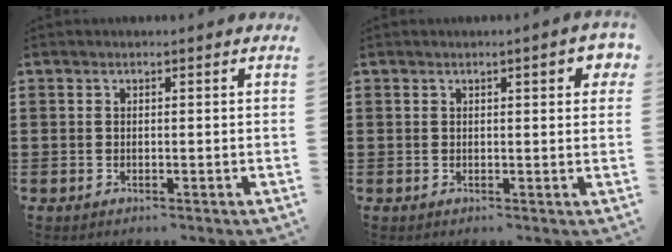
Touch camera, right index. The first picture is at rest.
{"total": 2.4, "force": [0.8, 0.5, 2.2], "torque": [-0.027, -0.001, 0.009]}